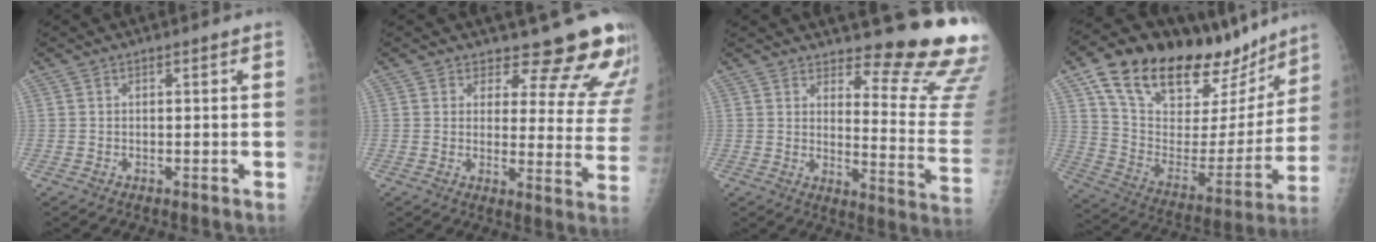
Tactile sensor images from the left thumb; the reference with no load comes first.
{"total": 14.9, "force": [13.7, 4.8, 3.4], "torque": [0.010, -0.127, 0.140]}
{"total": 16.5, "force": [14.8, 2.4, 6.9], "torque": [-0.053, -0.179, 0.173]}
{"total": 32.0, "force": [21.3, 14.3, 19.1], "torque": [-0.277, -0.045, 0.342]}